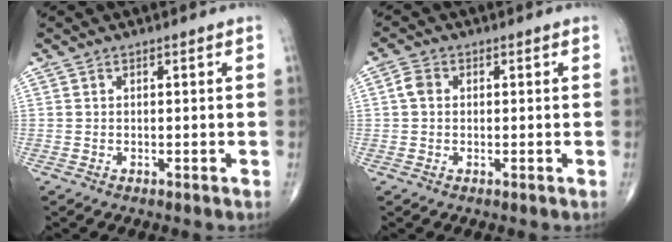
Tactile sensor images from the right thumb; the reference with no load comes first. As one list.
[{"total": 2.6, "force": [0.3, 2.1, 1.6], "torque": [-0.030, 0.007, 0.001]}]